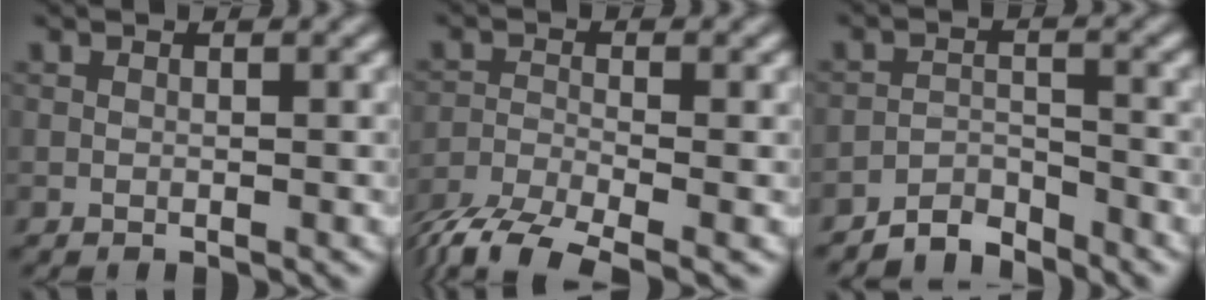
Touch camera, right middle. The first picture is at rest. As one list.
[{"total": 5.1, "force": [-4.3, 1.1, 2.4], "torque": [-0.050, -0.005, -0.080]}, {"total": 2.8, "force": [-2.8, 0.2, 0.0], "torque": [-0.001, 0.013, -0.053]}]